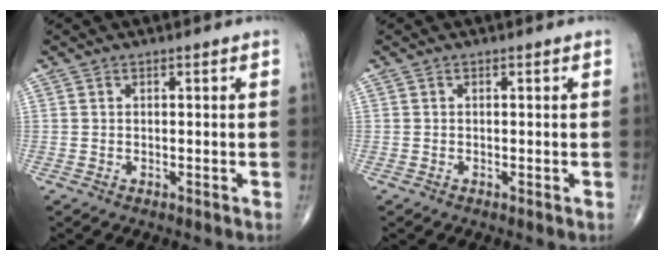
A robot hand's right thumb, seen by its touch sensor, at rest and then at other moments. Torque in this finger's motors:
{"motor_torque": [-0.44, 0.27, -0.16, -0.08, 0.00]}